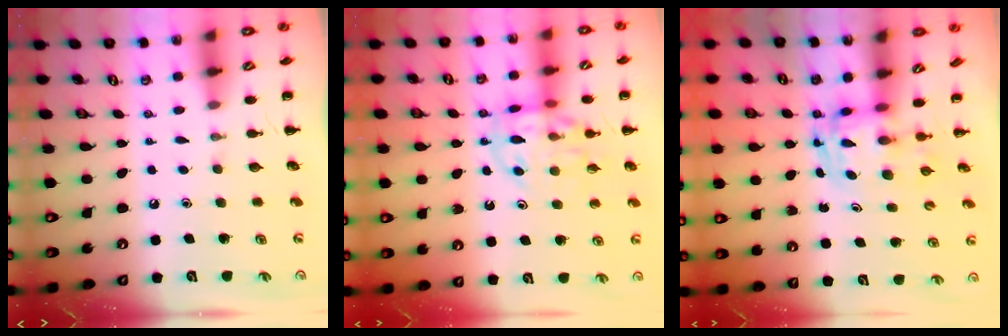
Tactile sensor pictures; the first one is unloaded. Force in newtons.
{"total": 13.3, "press": 13.2, "slide": 2.2}
{"total": 3.6, "press": 3.5, "slide": 0.6}